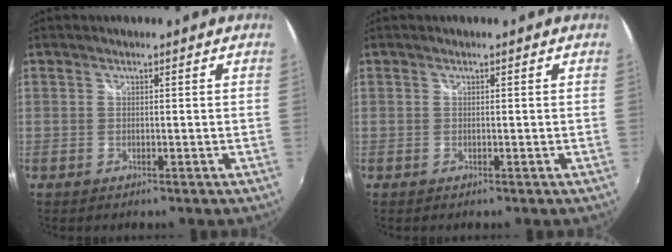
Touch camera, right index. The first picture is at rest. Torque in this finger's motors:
{"motor_torque": [-0.02, 0.02, 0.00, 0.00]}